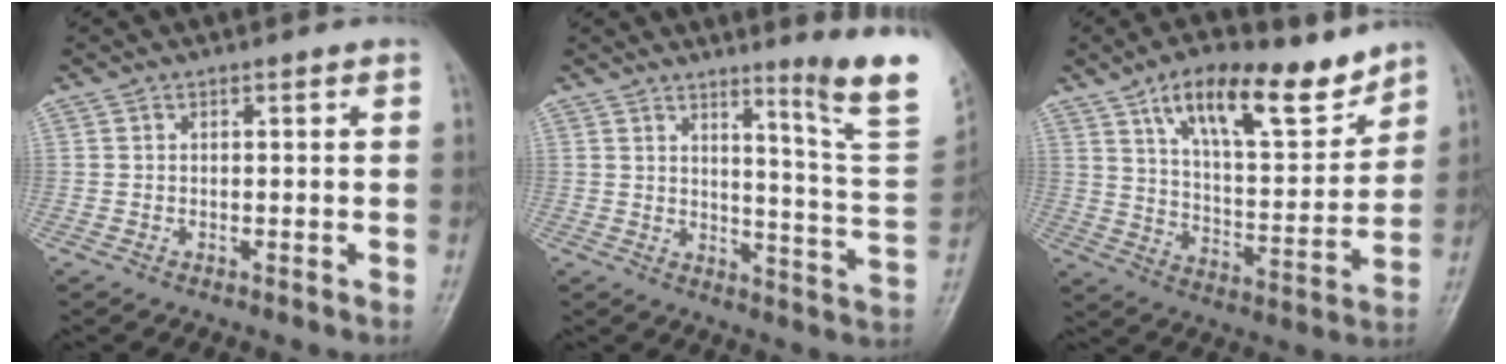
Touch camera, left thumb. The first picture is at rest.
{"total": 14.2, "force": [9.1, -0.1, 11.0], "torque": [-0.134, -0.087, 0.121]}
{"total": 17.6, "force": [11.4, 6.5, 11.7], "torque": [-0.151, -0.060, 0.195]}